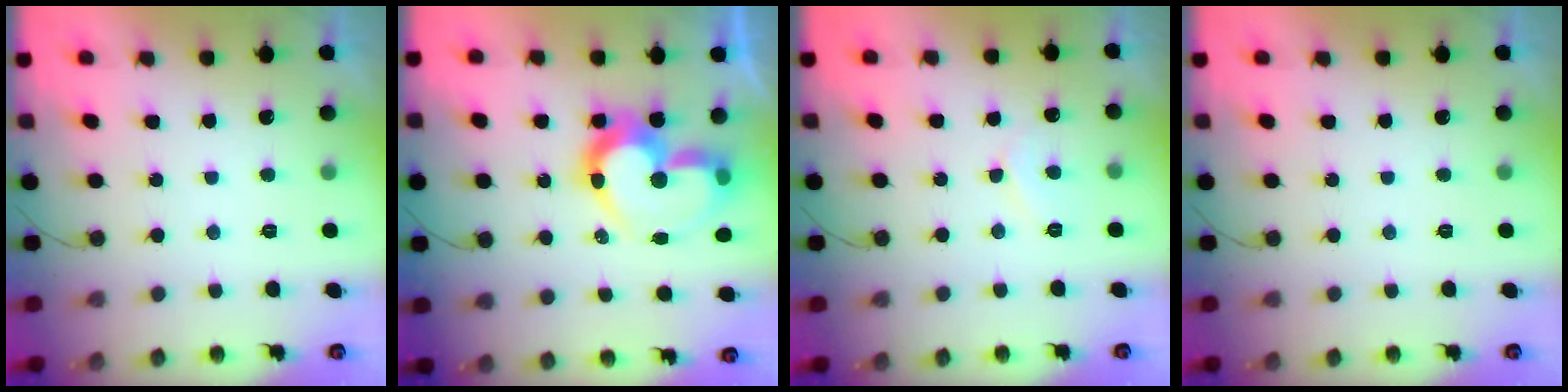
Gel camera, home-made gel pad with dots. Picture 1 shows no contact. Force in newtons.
{"total": 15.6, "press": 15.3, "slide": 2.7}
{"total": 4.9, "press": 4.9, "slide": 0.5}
{"total": 0.0}